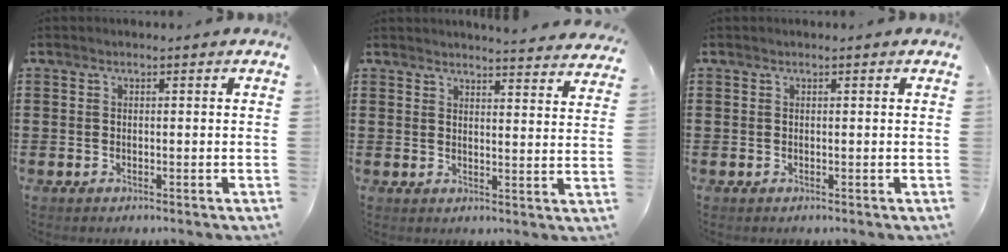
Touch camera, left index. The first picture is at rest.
{"total": 3.8, "force": [3.7, -0.4, 0.3], "torque": [-0.011, -0.024, 0.066]}
{"total": 0.0}